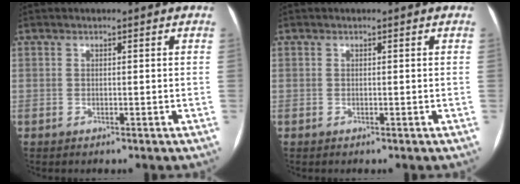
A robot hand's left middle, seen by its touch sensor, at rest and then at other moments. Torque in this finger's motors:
{"motor_torque": [0.03, 0.16, 0.00, 0.00]}